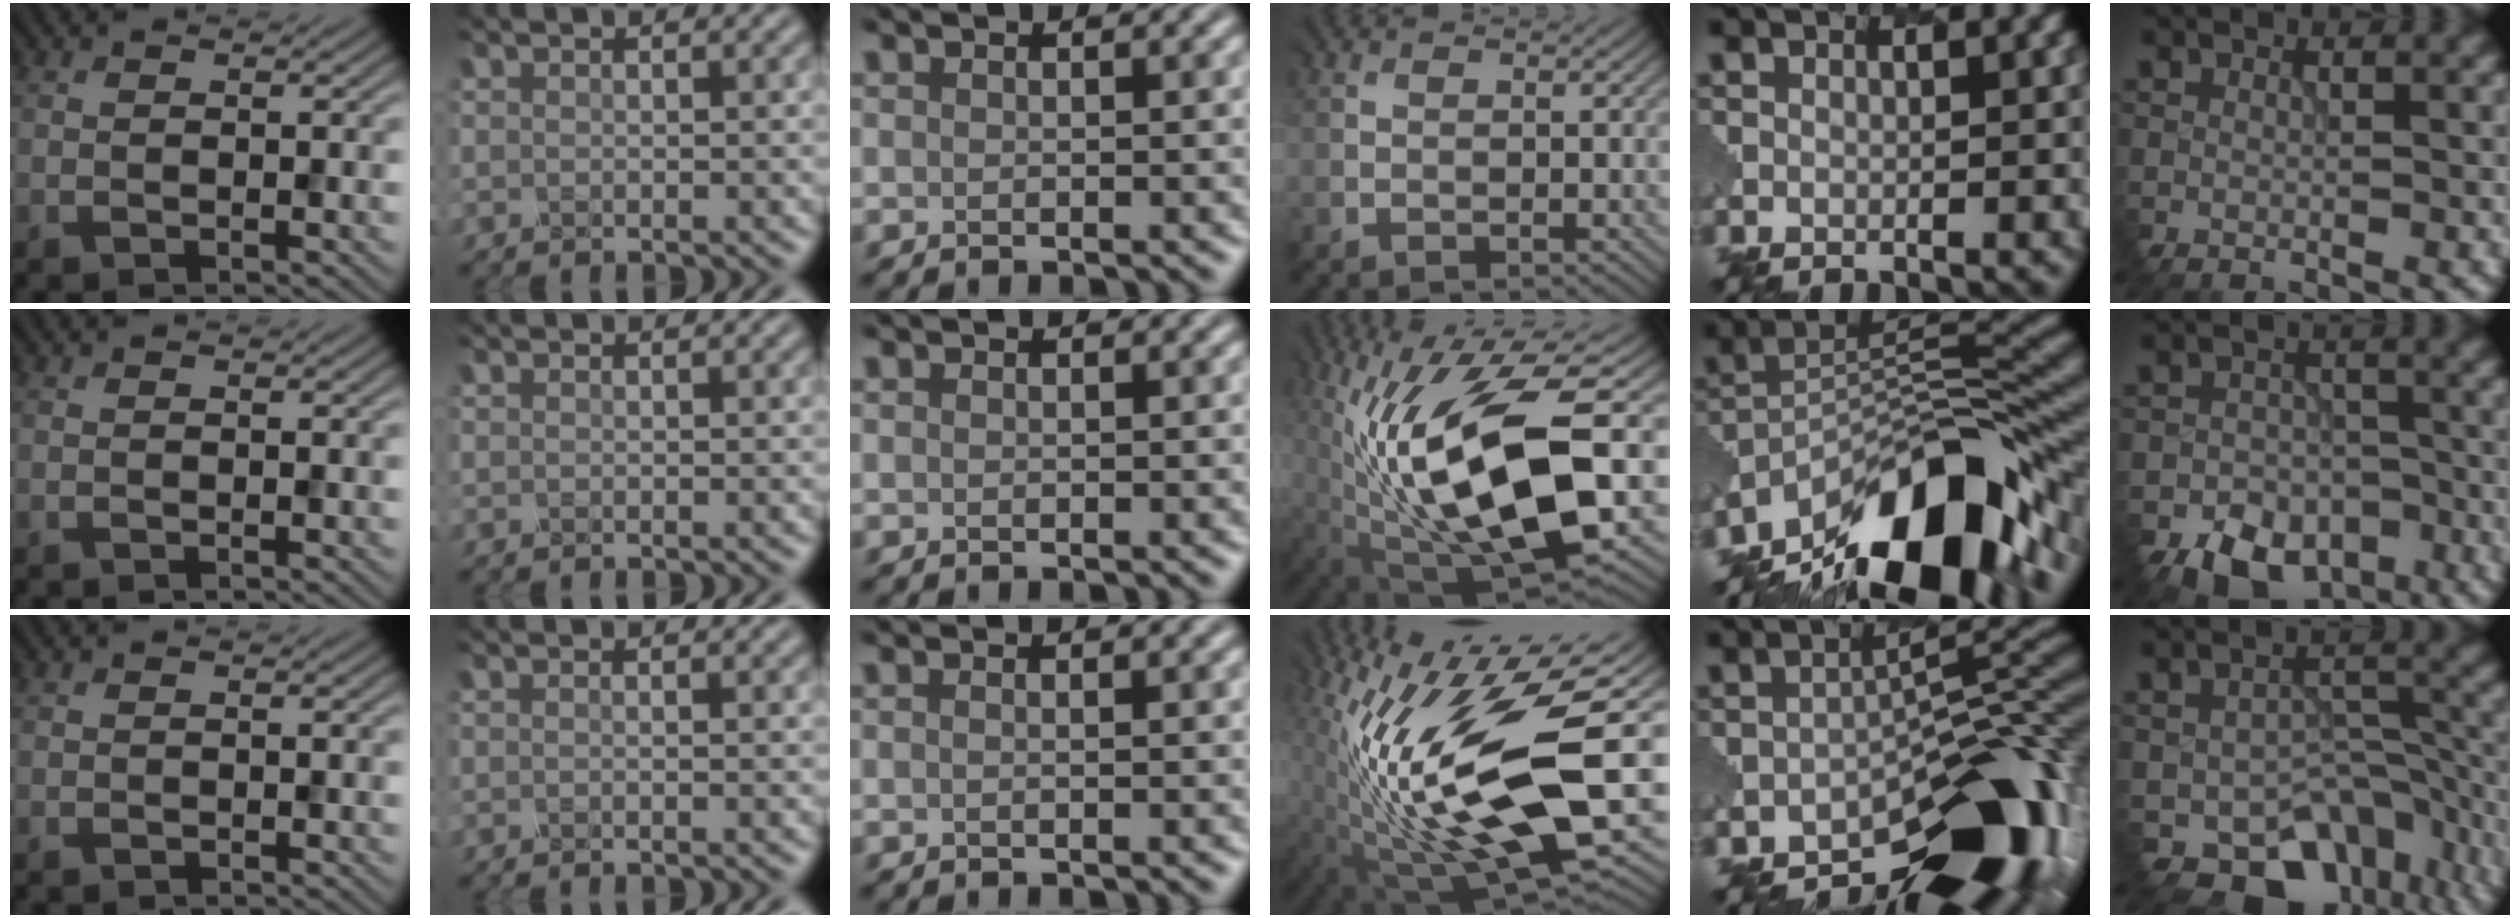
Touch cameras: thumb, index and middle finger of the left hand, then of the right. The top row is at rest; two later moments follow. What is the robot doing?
{"motion": "disassemble", "object": "battery cover"}